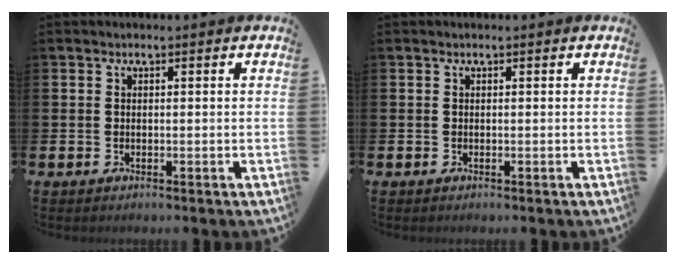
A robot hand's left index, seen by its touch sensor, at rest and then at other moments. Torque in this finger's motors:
{"motor_torque": [-0.02, 0.02, 0.00, 0.00]}